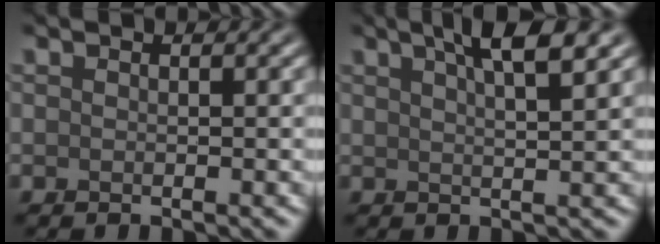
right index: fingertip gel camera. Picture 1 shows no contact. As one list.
[{"total": 4.7, "force": [2.8, 1.1, 3.6], "torque": [-0.042, 0.016, 0.035]}]